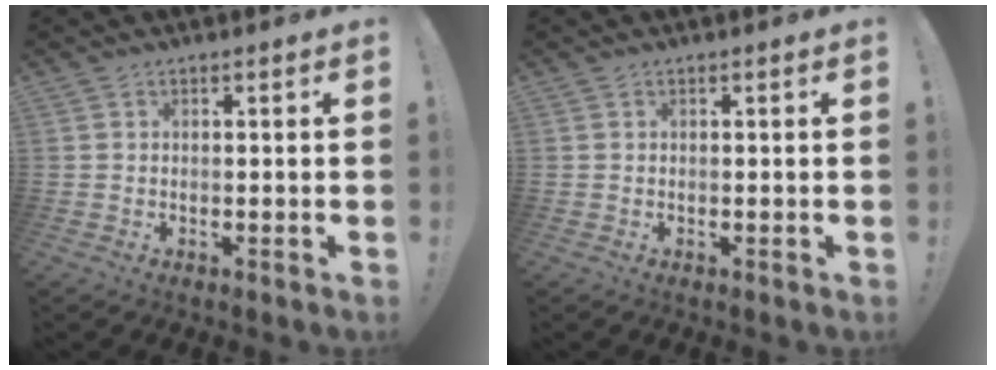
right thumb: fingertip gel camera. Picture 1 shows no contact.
{"total": 0.0}